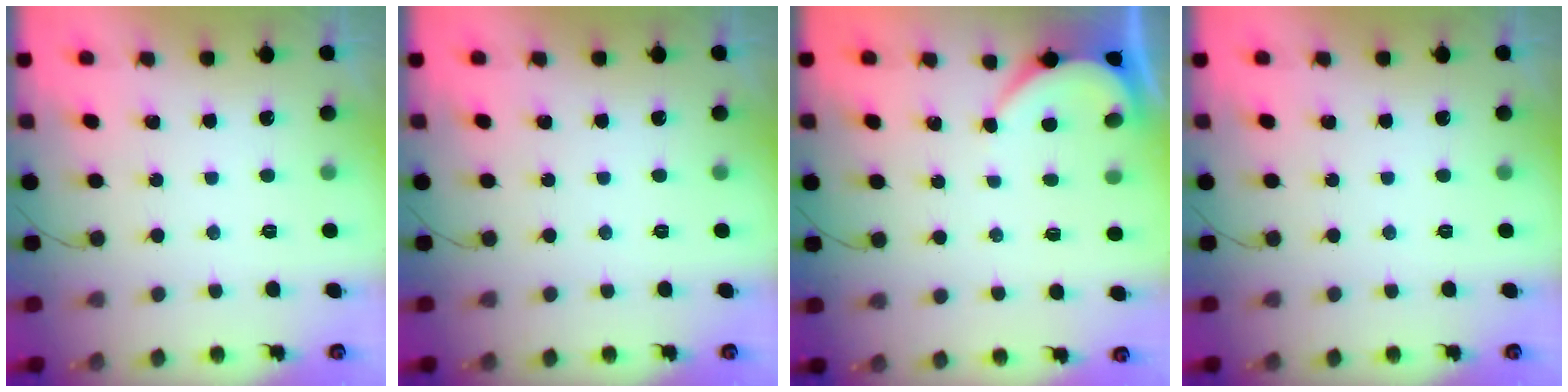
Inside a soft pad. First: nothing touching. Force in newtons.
{"total": 0.0}
{"total": 2.3, "press": 2.3, "slide": 0.2}
{"total": 0.0}